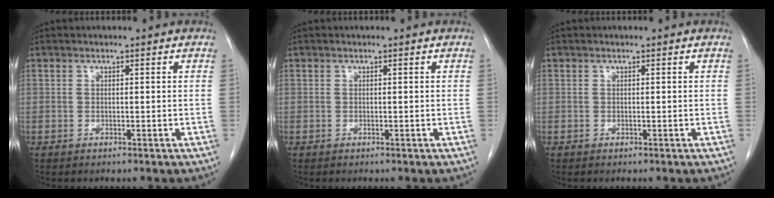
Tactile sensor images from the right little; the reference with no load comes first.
{"total": 0.0}
{"total": 0.0}